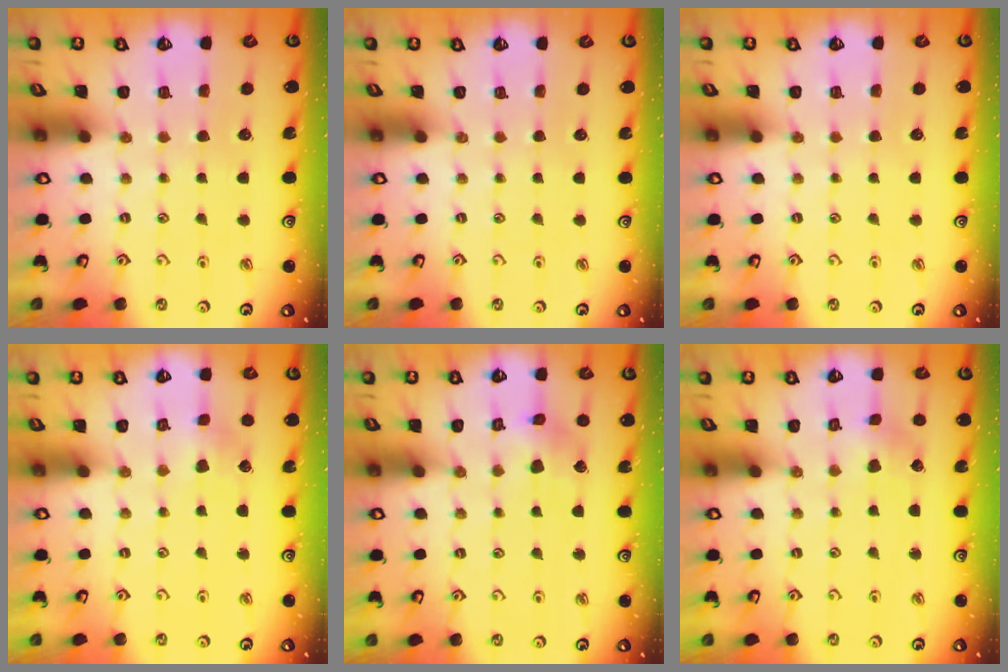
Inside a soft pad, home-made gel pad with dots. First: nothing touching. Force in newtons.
{"total": 0.0}
{"total": 0.0}
{"total": 2.8, "press": 2.7, "slide": 0.6}
{"total": 6.4, "press": 6.4, "slide": 0.7}
{"total": 1.4, "press": 1.3, "slide": 0.3}